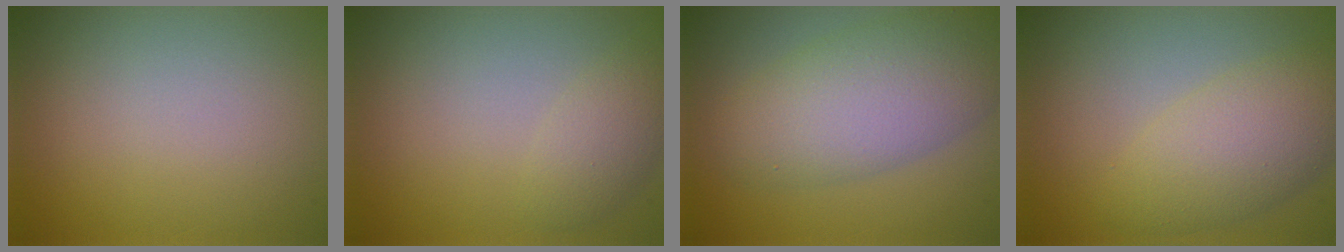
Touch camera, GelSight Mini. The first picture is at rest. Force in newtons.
{"total": 2.3, "press": 2.3, "slide": 0.1}
{"total": 6.7, "press": 6.7, "slide": 0.5}
{"total": 5.0, "press": 5.0, "slide": 0.2}